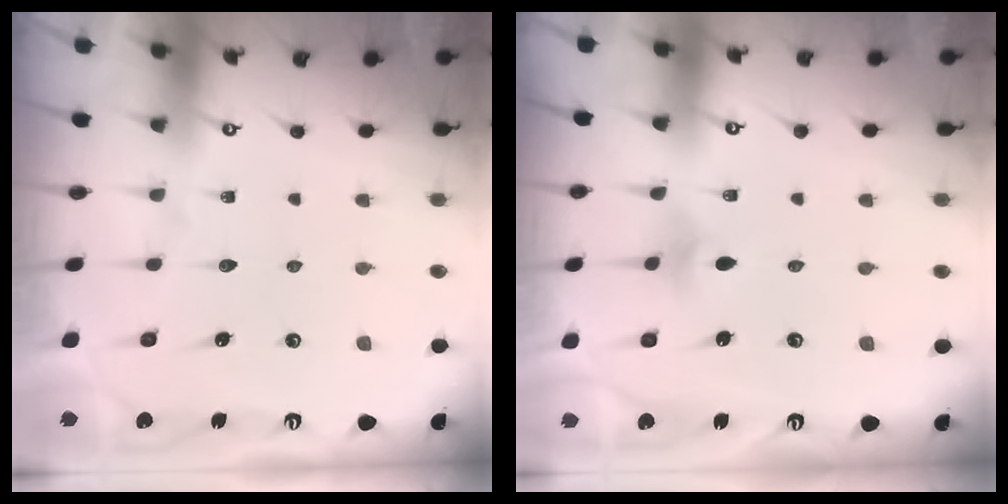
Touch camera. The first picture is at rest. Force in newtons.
{"total": 2.7, "press": 2.6, "slide": 0.5}